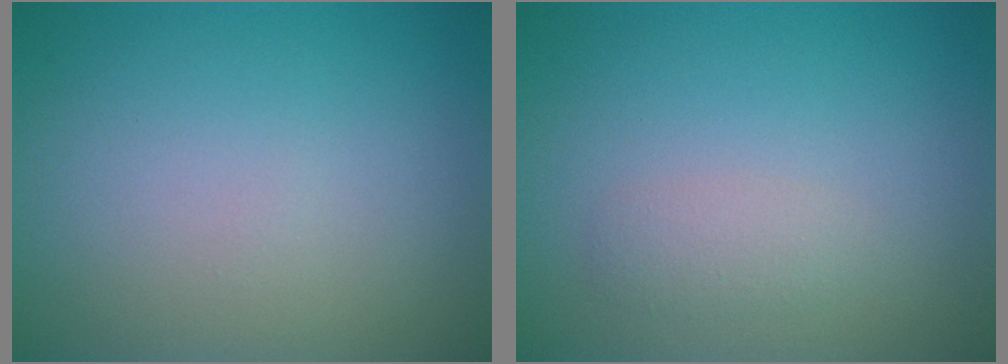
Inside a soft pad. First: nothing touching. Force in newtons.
{"total": 1.3, "press": 1.3, "slide": 0.1}